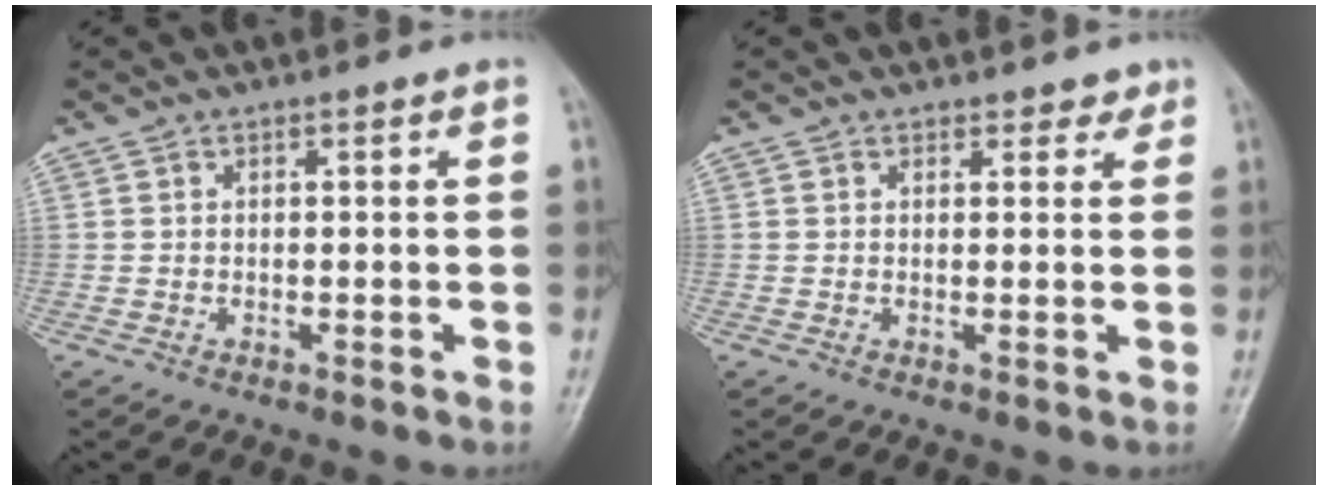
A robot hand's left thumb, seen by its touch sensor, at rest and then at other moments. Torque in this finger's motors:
{"motor_torque": [-0.05, 0.00, 0.08, 0.14, 0.01]}